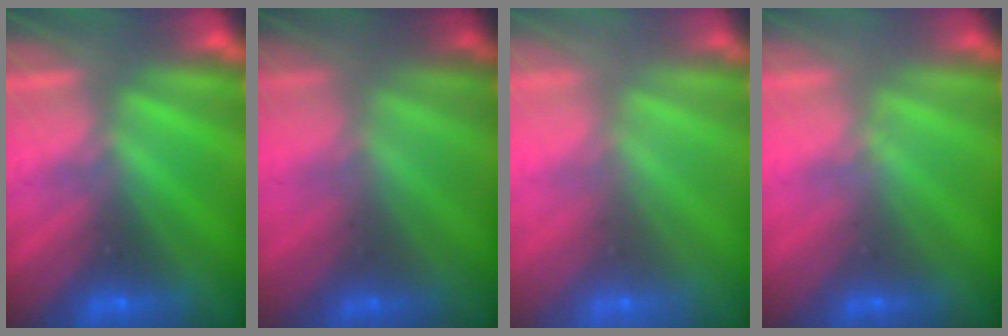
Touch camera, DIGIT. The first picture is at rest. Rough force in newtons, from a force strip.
{"total": 1.5}
{"total": 6.0}
{"total": 2.1}